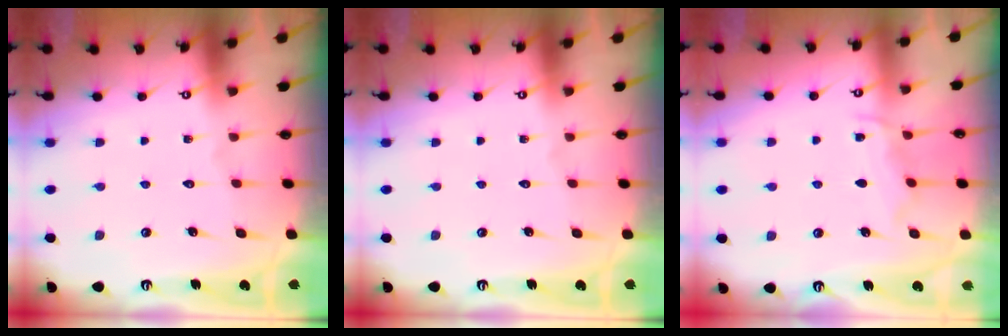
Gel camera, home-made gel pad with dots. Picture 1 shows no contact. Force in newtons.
{"total": 0.0}
{"total": 6.6, "press": 6.5, "slide": 0.8}